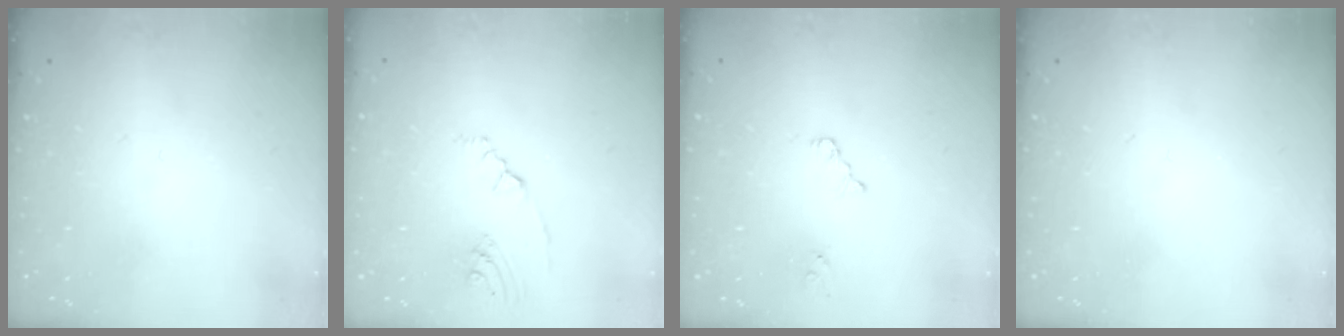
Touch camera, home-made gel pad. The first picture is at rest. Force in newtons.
{"total": 2.8, "press": 2.0, "slide": 2.0}
{"total": 2.5, "press": 2.5, "slide": 0.4}
{"total": 0.0}